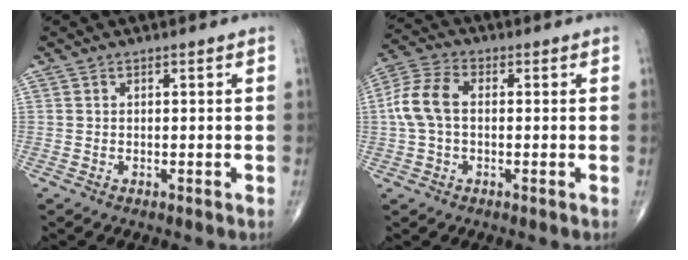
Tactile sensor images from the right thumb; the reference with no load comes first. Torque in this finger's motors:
{"motor_torque": [-0.11, 0.22, 0.35, -0.40, 0.26]}